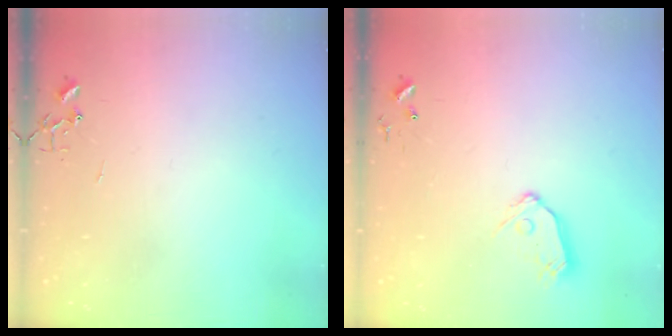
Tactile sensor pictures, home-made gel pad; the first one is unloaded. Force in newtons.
{"total": 8.0, "press": 8.0, "slide": 0.5}